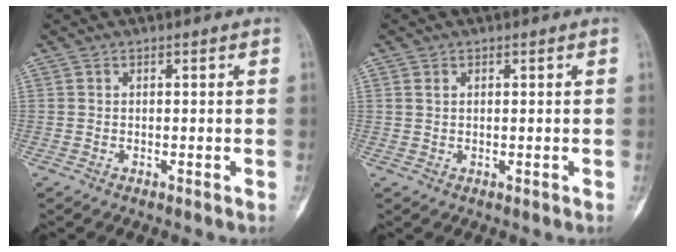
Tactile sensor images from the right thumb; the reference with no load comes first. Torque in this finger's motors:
{"motor_torque": [0.31, 0.38, -0.41, 0.32, -0.11]}